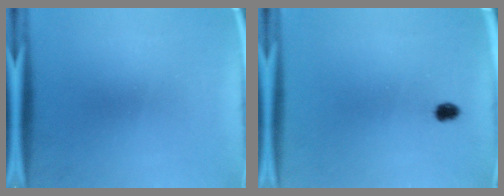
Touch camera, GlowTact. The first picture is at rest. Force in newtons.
{"total": 1.9}